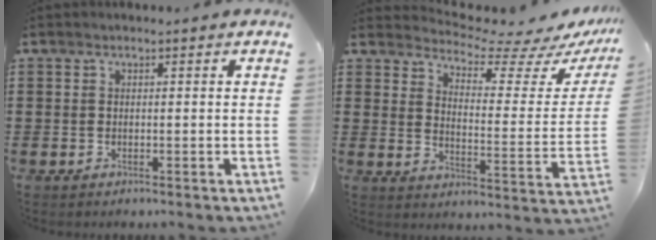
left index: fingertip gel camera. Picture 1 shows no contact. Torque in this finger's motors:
{"motor_torque": [-0.76, -0.56, -0.01, -0.03]}